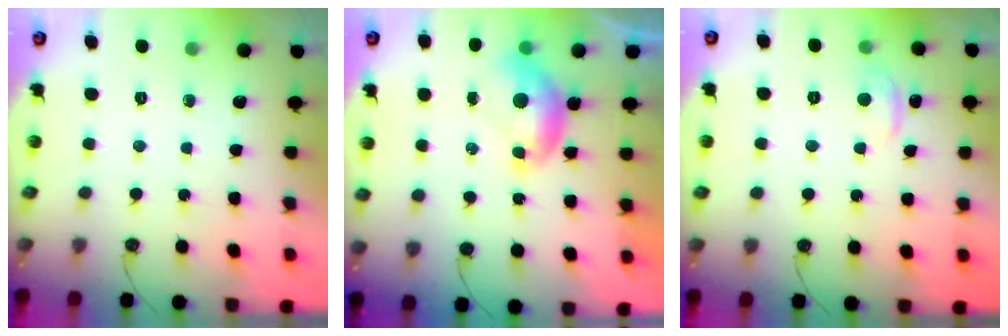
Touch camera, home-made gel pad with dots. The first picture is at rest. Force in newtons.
{"total": 0.6, "press": 0.3, "slide": 0.6}
{"total": 1.2, "press": 0.7, "slide": 0.9}